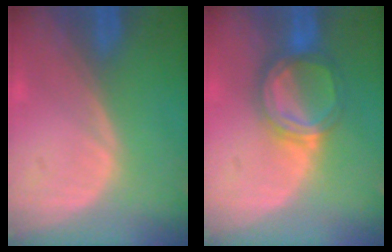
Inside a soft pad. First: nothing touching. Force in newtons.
{"total": 6.4, "press": 5.7, "slide": 3.0}